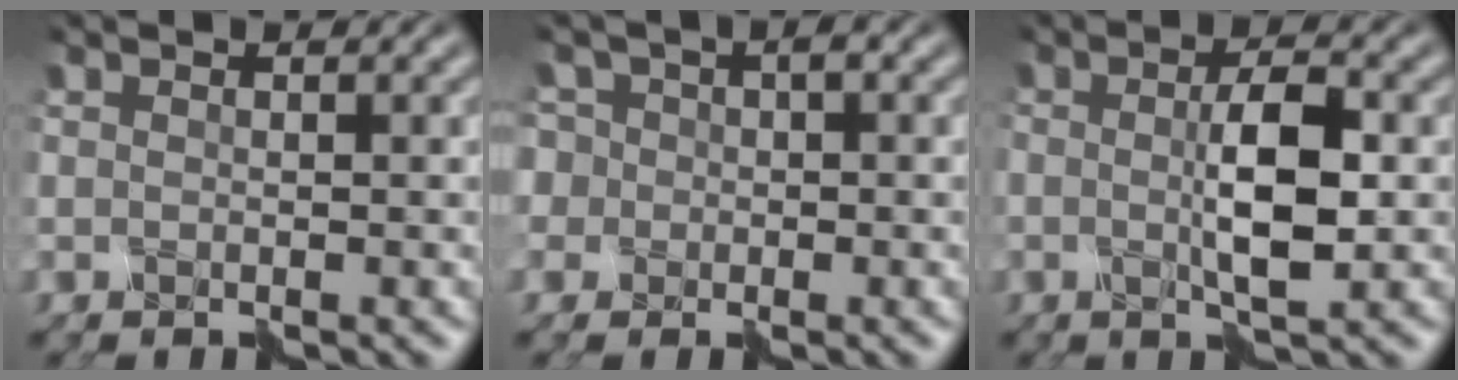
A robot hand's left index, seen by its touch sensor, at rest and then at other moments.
{"total": 3.7, "force": [0.2, 3.4, 1.4], "torque": [-0.038, 0.024, -0.026]}
{"total": 3.9, "force": [-0.3, 0.7, 3.9], "torque": [-0.085, 0.001, -0.002]}